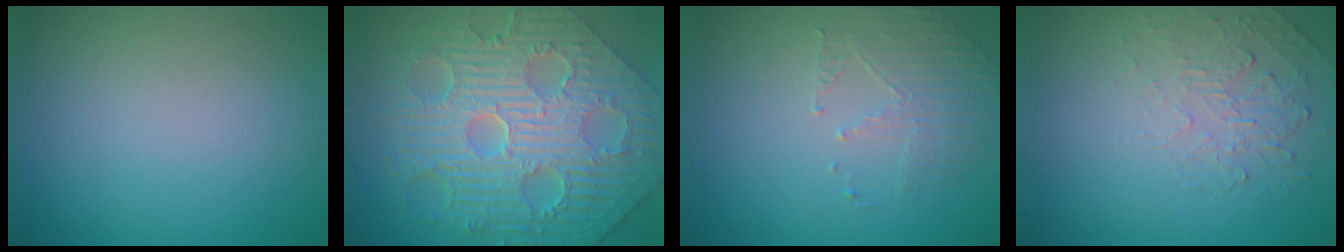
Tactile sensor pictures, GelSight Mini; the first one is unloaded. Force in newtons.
{"total": 11.8, "press": 8.1, "slide": 8.5}
{"total": 1.8, "press": 1.1, "slide": 1.4}
{"total": 2.1, "press": 0.9, "slide": 1.9}